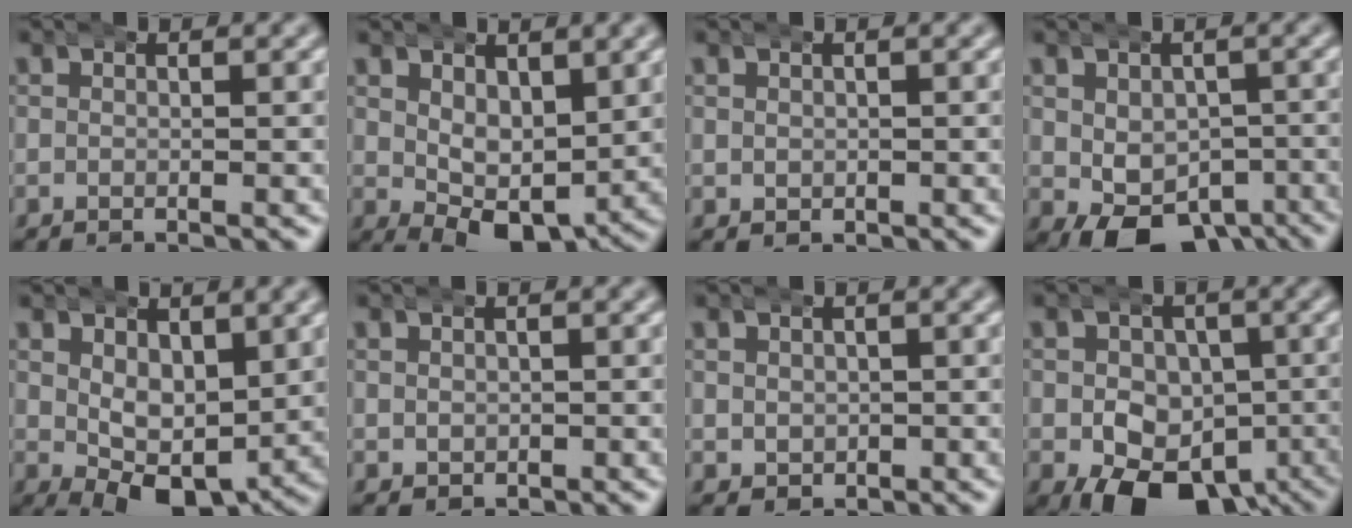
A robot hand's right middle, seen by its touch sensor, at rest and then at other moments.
{"total": 4.9, "force": [0.4, 2.5, 4.2], "torque": [-0.062, -0.034, 0.024]}
{"total": 0.9, "force": [0.2, 0.9, 0.1], "torque": [-0.009, -0.007, 0.010]}
{"total": 7.7, "force": [-5.0, 4.6, 3.6], "torque": [-0.062, -0.045, -0.060]}
{"total": 5.4, "force": [0.1, 2.8, 4.7], "torque": [-0.070, -0.036, 0.019]}
{"total": 1.2, "force": [0.3, 1.2, 0.2], "torque": [-0.013, -0.008, 0.013]}
{"total": 1.9, "force": [0.3, 1.8, 0.5], "torque": [-0.021, -0.012, 0.016]}
{"total": 10.7, "force": [-5.5, 7.2, 5.7], "torque": [-0.087, -0.045, -0.071]}